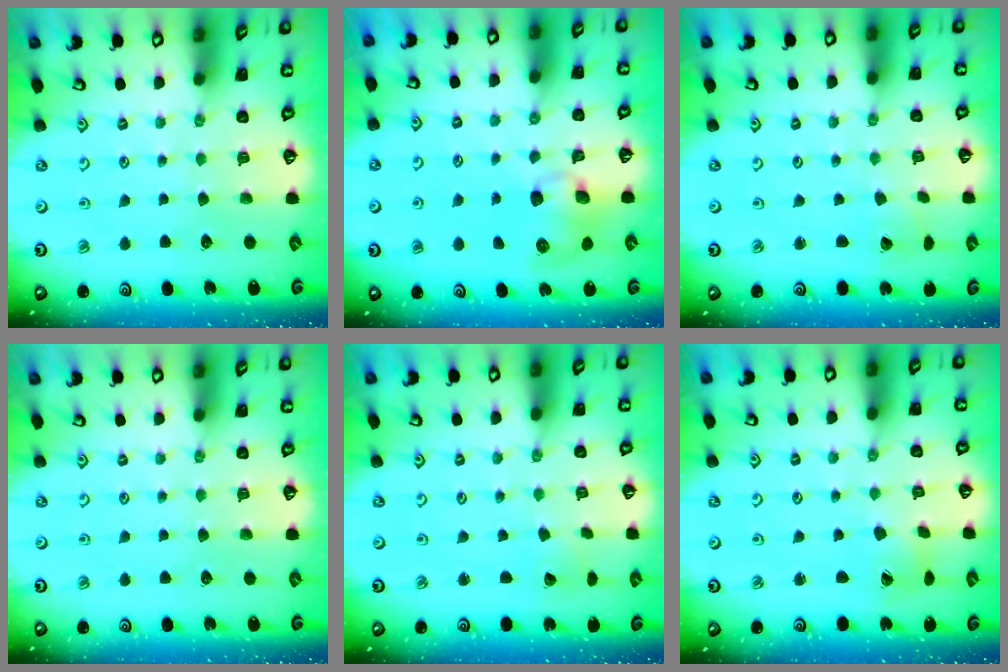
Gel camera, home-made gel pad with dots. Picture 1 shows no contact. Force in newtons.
{"total": 8.2, "press": 8.1, "slide": 1.1}
{"total": 1.7, "press": 1.7, "slide": 0.2}
{"total": 0.0}
{"total": 2.3, "press": 2.3, "slide": 0.1}
{"total": 2.7, "press": 2.6, "slide": 0.4}